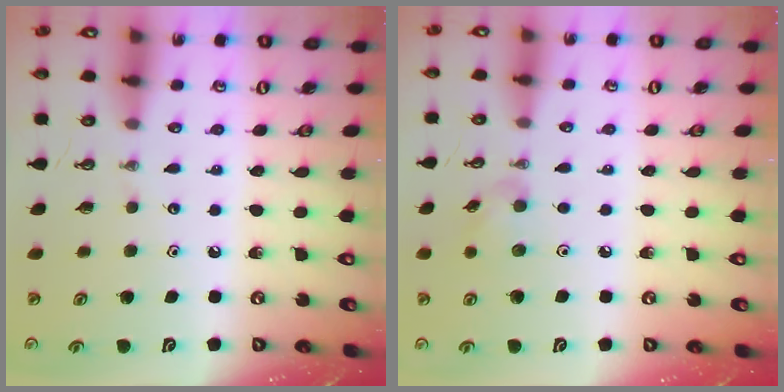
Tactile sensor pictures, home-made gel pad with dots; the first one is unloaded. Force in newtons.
{"total": 5.6, "press": 5.6, "slide": 0.6}